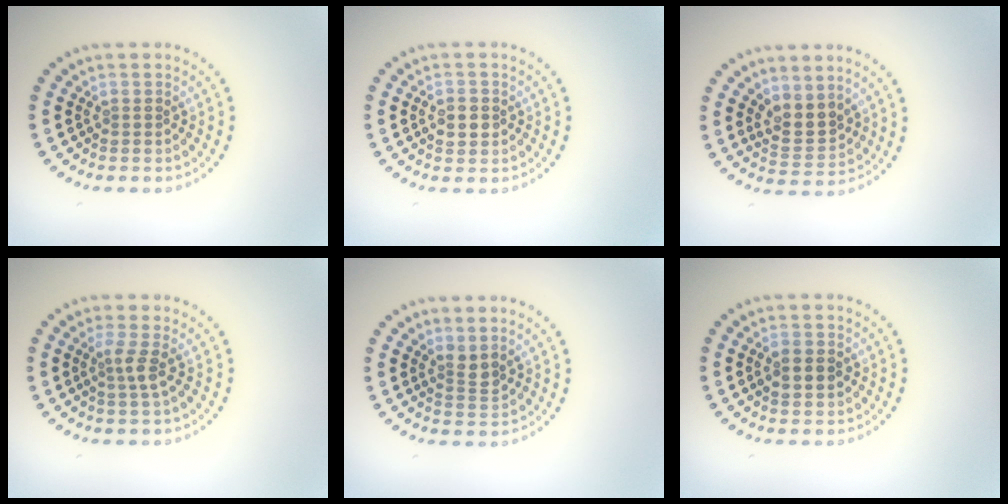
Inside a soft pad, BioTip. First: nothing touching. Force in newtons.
{"total": 2.4, "press": 2.4, "slide": 0.0}
{"total": 2.8, "press": 2.5, "slide": 1.3}
{"total": 1.8, "press": 1.3, "slide": 1.3}
{"total": 1.7, "press": 1.3, "slide": 1.1}
{"total": 3.0, "press": 3.0, "slide": 0.0}